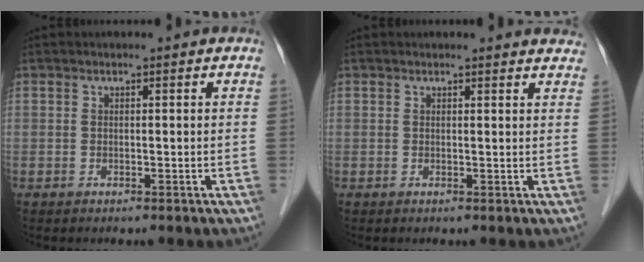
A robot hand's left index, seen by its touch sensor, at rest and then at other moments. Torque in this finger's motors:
{"motor_torque": [0.19, -0.26, -0.10, -0.02]}